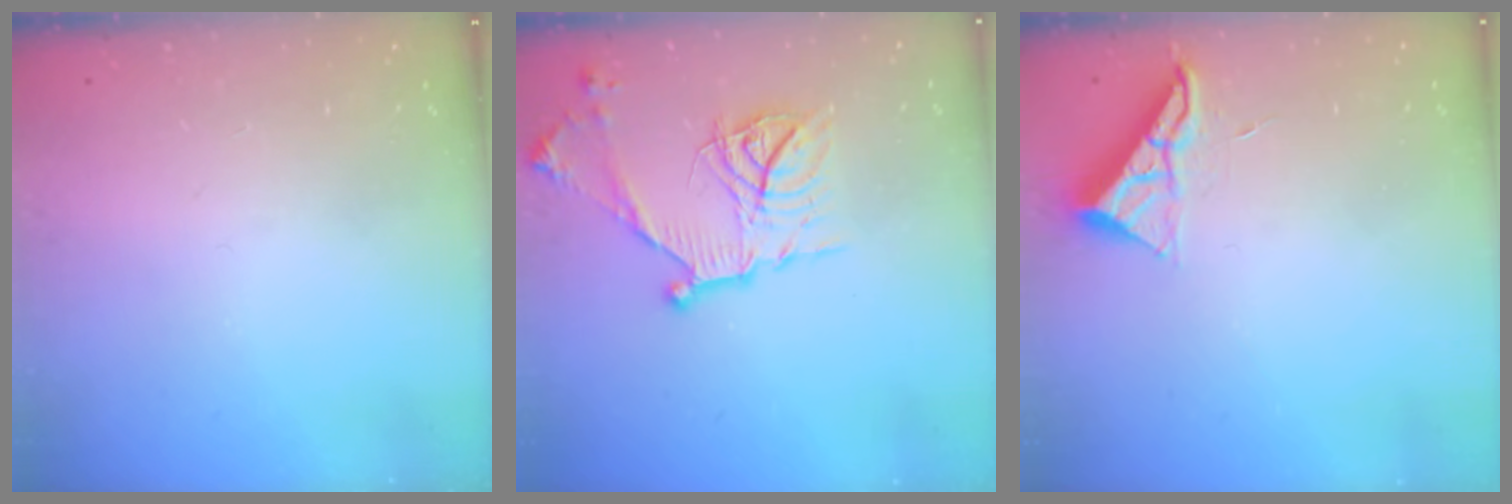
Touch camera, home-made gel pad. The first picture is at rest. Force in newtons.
{"total": 16.2, "press": 16.2, "slide": 0.4}
{"total": 7.3, "press": 7.2, "slide": 0.5}